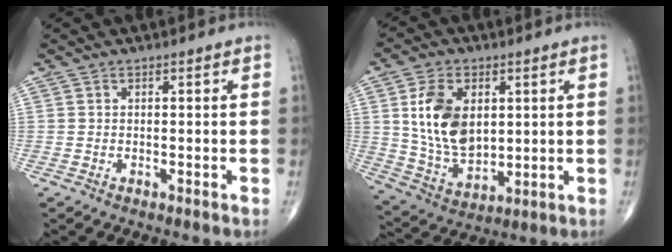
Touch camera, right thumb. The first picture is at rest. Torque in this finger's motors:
{"motor_torque": [-0.39, 2.03, 1.55, 0.46, 0.13]}